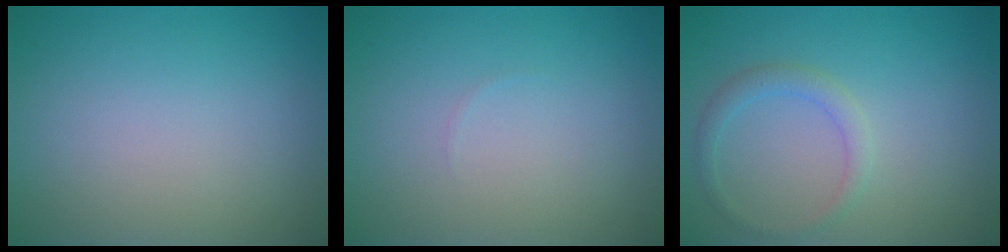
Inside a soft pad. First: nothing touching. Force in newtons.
{"total": 0.0}
{"total": 1.7, "press": 1.7, "slide": 0.1}